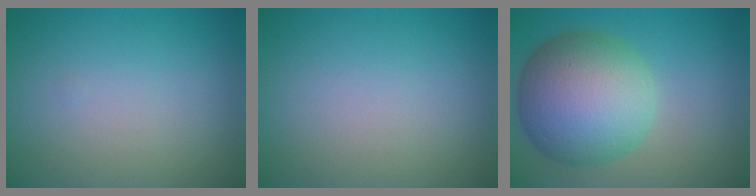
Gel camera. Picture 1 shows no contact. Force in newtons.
{"total": 0.0}
{"total": 11.0, "press": 11.0, "slide": 0.4}